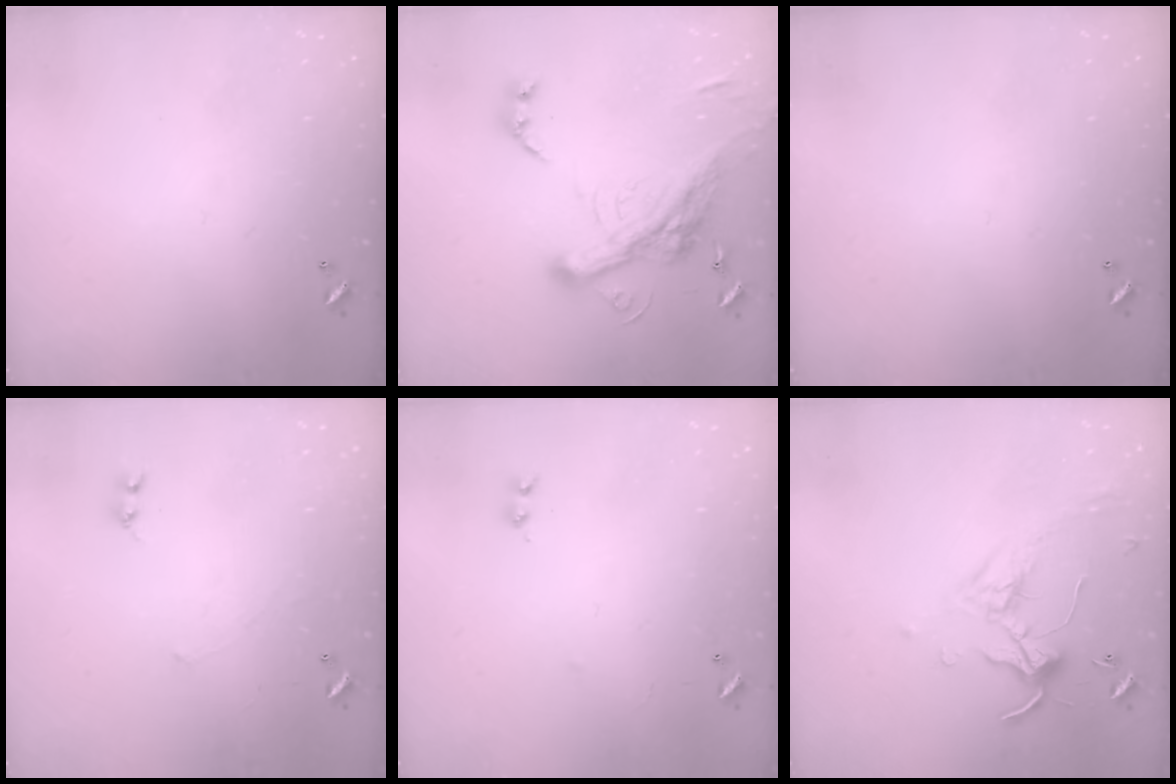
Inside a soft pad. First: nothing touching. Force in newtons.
{"total": 10.6, "press": 10.4, "slide": 2.2}
{"total": 0.0}
{"total": 1.6, "press": 1.5, "slide": 0.5}
{"total": 7.3, "press": 7.3, "slide": 0.5}
{"total": 0.0}